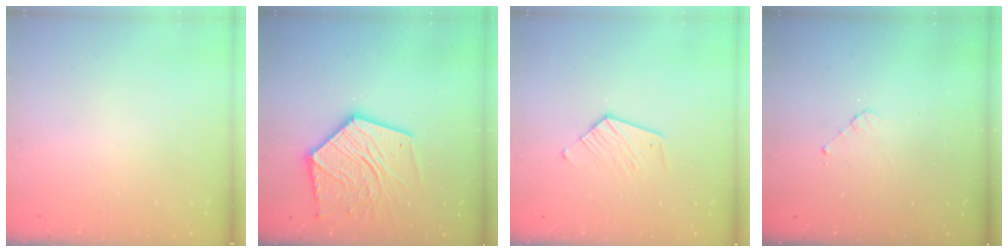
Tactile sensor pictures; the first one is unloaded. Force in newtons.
{"total": 18.9, "press": 18.8, "slide": 1.9}
{"total": 6.6, "press": 6.6, "slide": 0.2}
{"total": 3.0, "press": 3.0, "slide": 0.2}